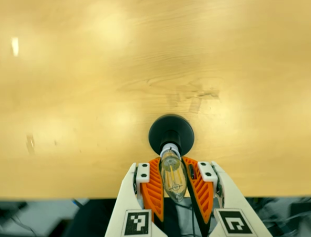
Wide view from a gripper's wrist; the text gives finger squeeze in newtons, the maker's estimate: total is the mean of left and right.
{"total": 21.8, "left": 21.6, "right": 21.9}